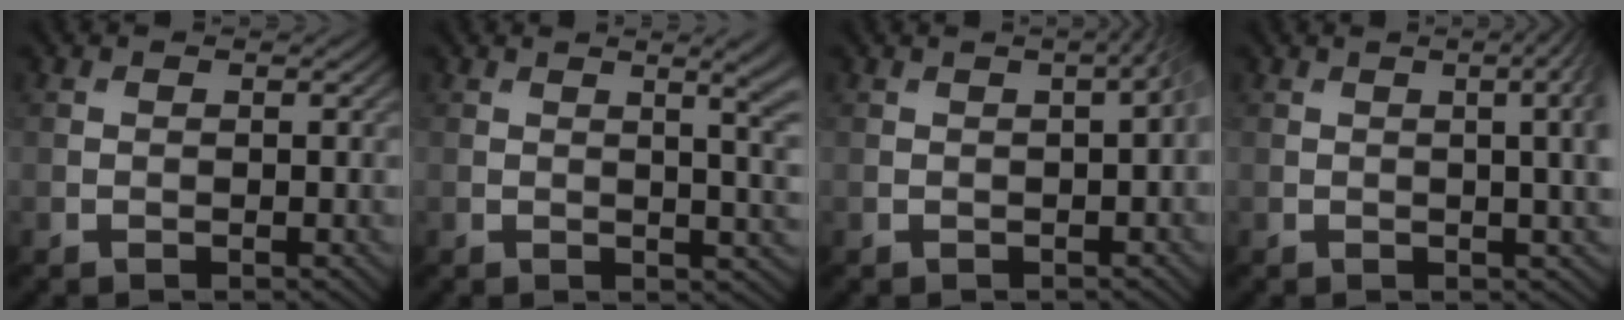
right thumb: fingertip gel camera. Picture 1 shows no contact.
{"total": 6.3, "force": [1.6, 2.0, 5.7], "torque": [-0.058, 0.020, 0.013]}
{"total": 3.1, "force": [0.0, 0.9, 3.0], "torque": [-0.031, 0.008, 0.007]}
{"total": 5.6, "force": [0.8, 1.6, 5.3], "torque": [-0.053, 0.016, 0.008]}